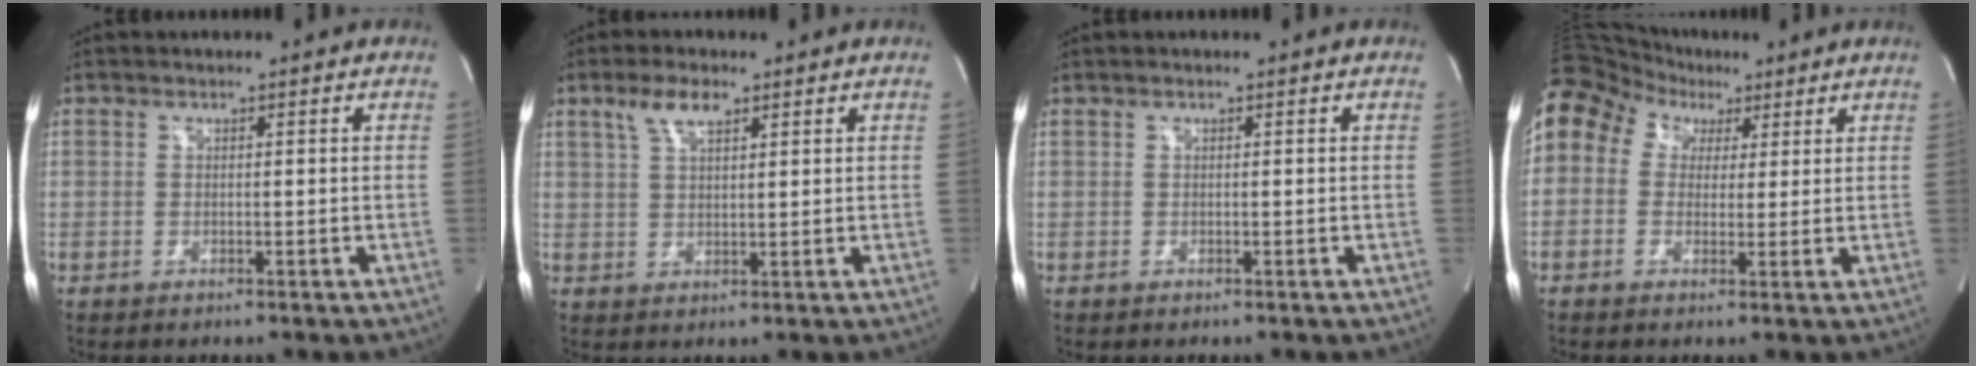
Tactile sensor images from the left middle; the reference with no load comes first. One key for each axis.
{"total": 4.5, "fx": 2.8, "fy": 1.4, "fz": 3.2, "tx": -0.071, "ty": 0.011, "tz": 0.057}
{"total": 0.0}
{"total": 14.0, "fx": 6.3, "fy": 11.1, "fz": 5.8, "tx": -0.152, "ty": 0.090, "tz": 0.118}